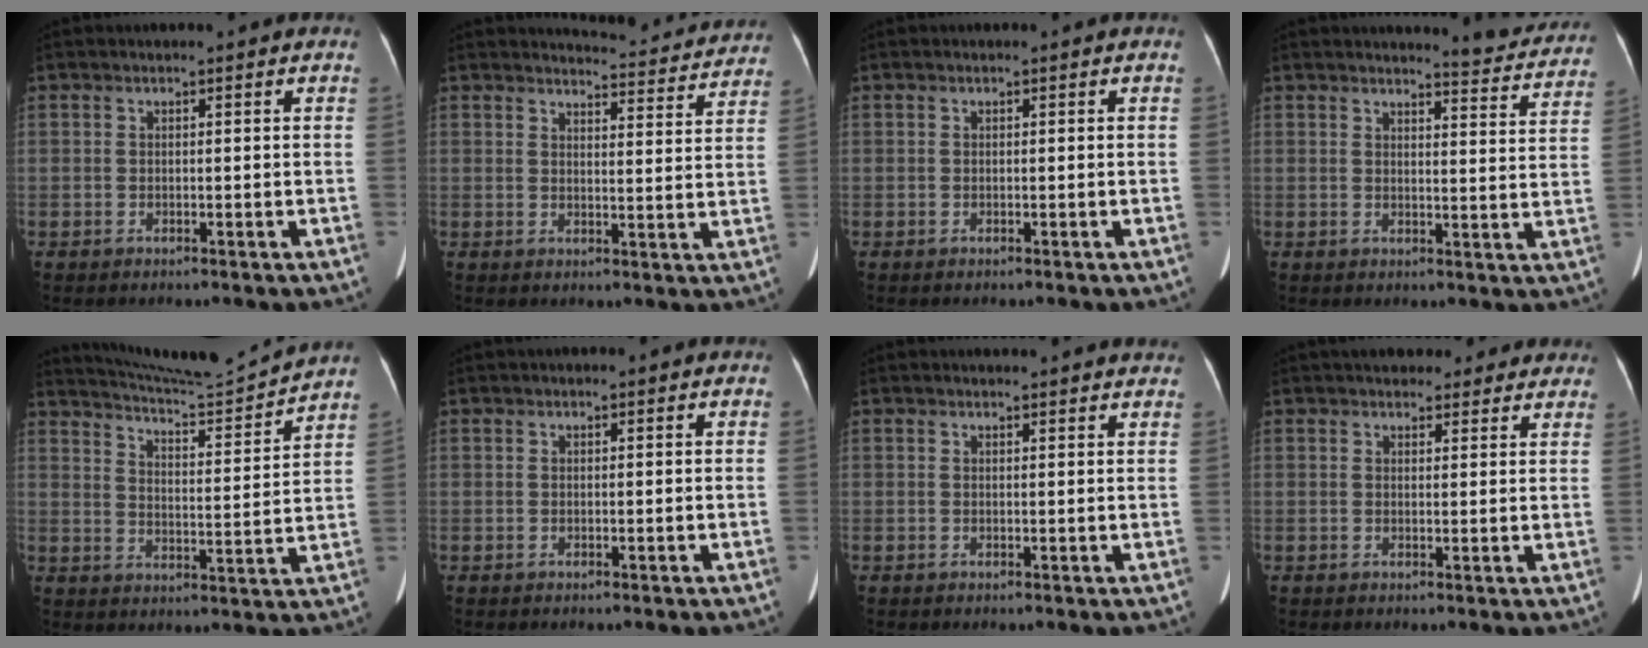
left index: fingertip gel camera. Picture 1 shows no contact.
{"total": 12.0, "force": [11.8, 1.5, 1.6], "torque": [-0.004, -0.026, 0.121]}
{"total": 0.0}
{"total": 8.5, "force": [8.3, 0.8, 1.4], "torque": [-0.008, -0.028, 0.081]}
{"total": 13.2, "force": [12.9, -1.8, 2.5], "torque": [-0.049, -0.029, 0.194]}
{"total": 0.9, "force": [0.7, 0.1, 0.5], "torque": [-0.008, 0.016, 0.010]}
{"total": 9.3, "force": [8.9, 1.2, 2.6], "torque": [-0.017, 0.013, 0.083]}
{"total": 13.2, "force": [11.5, 4.6, 4.4], "torque": [-0.028, 0.030, 0.135]}